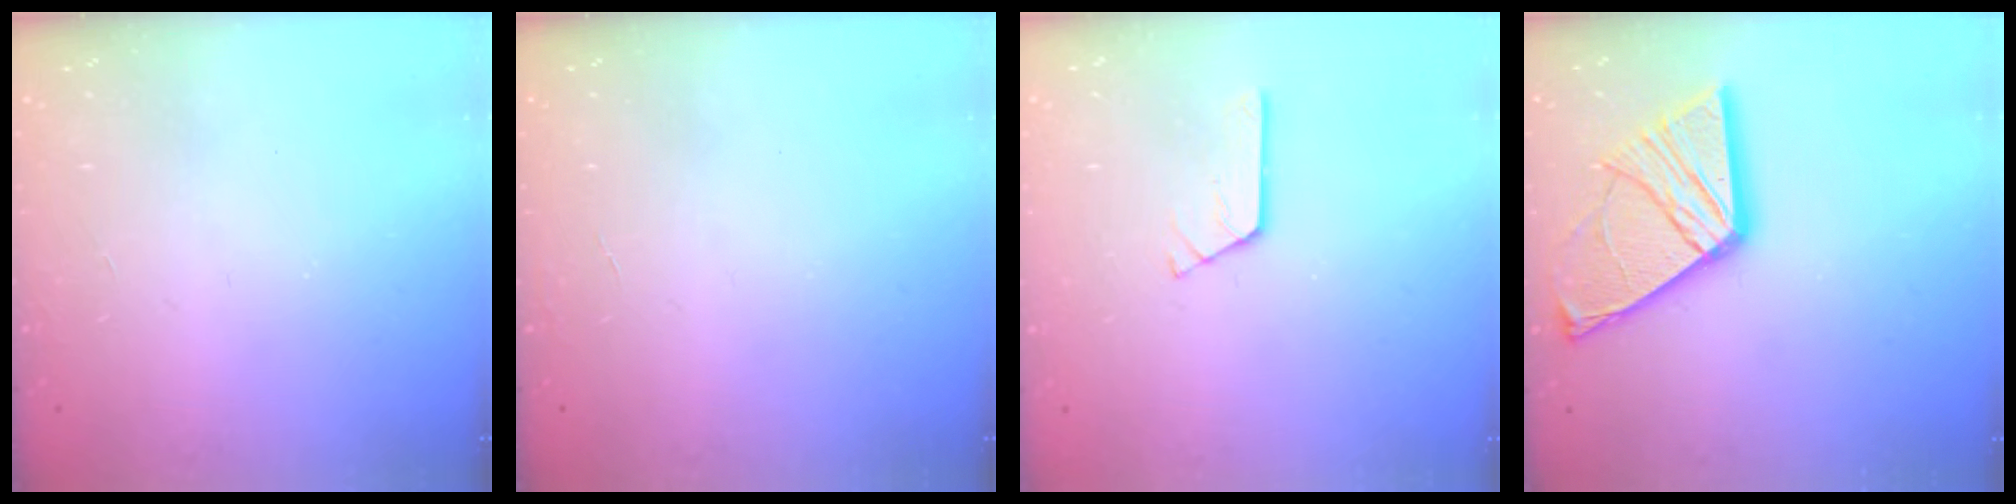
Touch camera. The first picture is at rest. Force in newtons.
{"total": 0.0}
{"total": 2.9, "press": 2.8, "slide": 0.3}
{"total": 16.2, "press": 16.1, "slide": 1.4}